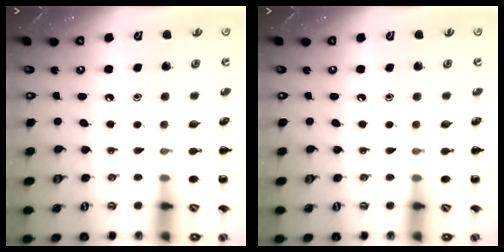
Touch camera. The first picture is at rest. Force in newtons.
{"total": 0.0}